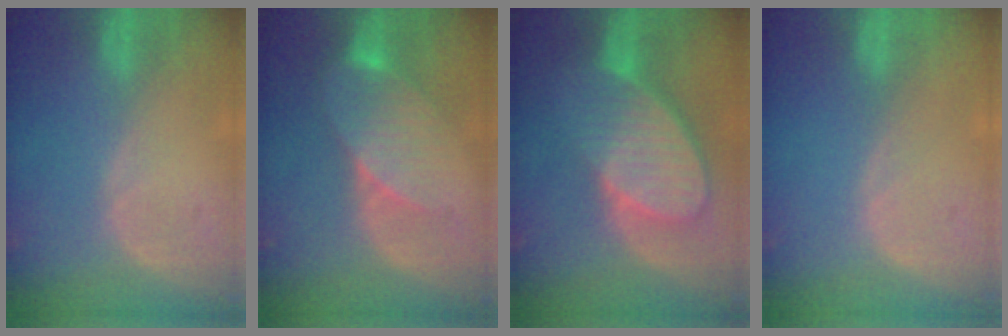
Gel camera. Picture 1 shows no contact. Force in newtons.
{"total": 8.1, "press": 7.3, "slide": 3.5}
{"total": 10.0, "press": 8.7, "slide": 4.8}
{"total": 0.0}